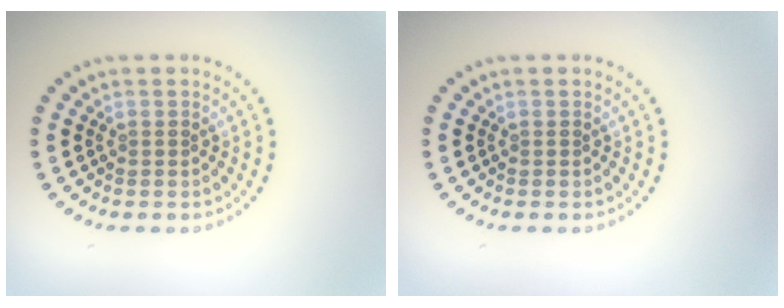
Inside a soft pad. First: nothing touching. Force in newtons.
{"total": 0.0}